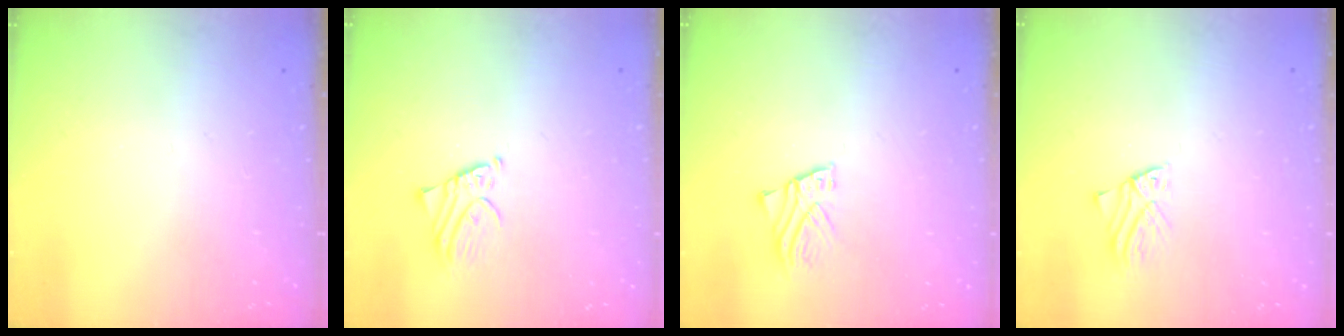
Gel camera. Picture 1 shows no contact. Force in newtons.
{"total": 2.1, "press": 2.1, "slide": 0.2}
{"total": 2.0, "press": 2.0, "slide": 0.2}
{"total": 1.2, "press": 1.2, "slide": 0.1}